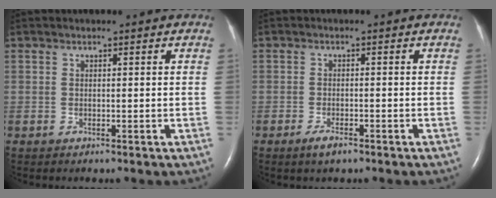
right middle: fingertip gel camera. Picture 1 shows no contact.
{"total": 2.4, "force": [-1.7, 0.6, 1.6], "torque": [-0.037, -0.003, -0.029]}